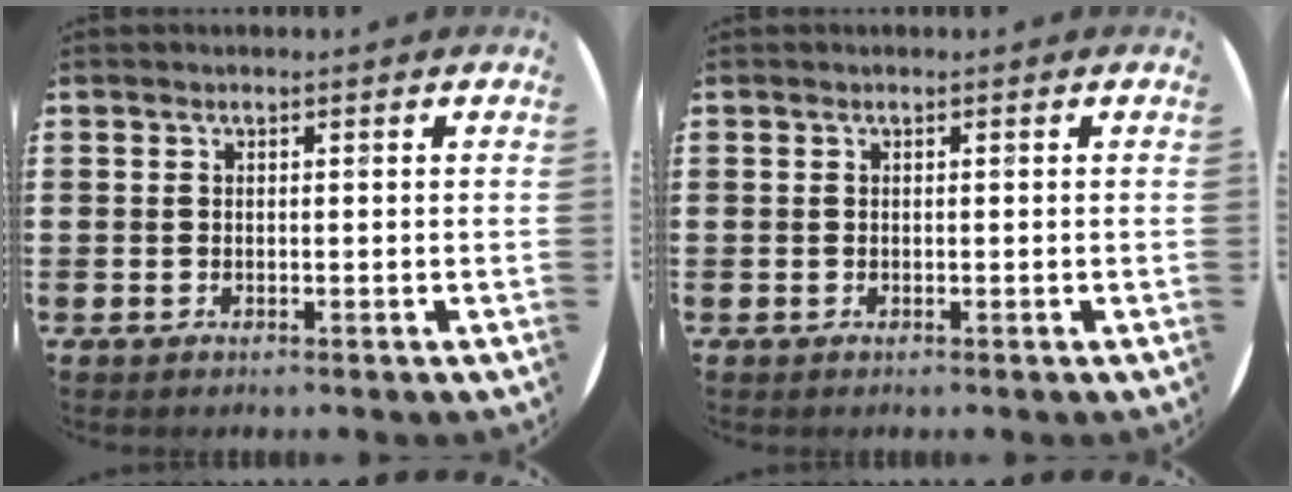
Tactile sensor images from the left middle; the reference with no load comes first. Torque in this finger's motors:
{"motor_torque": [-0.05, 0.22, -0.04, -0.01]}